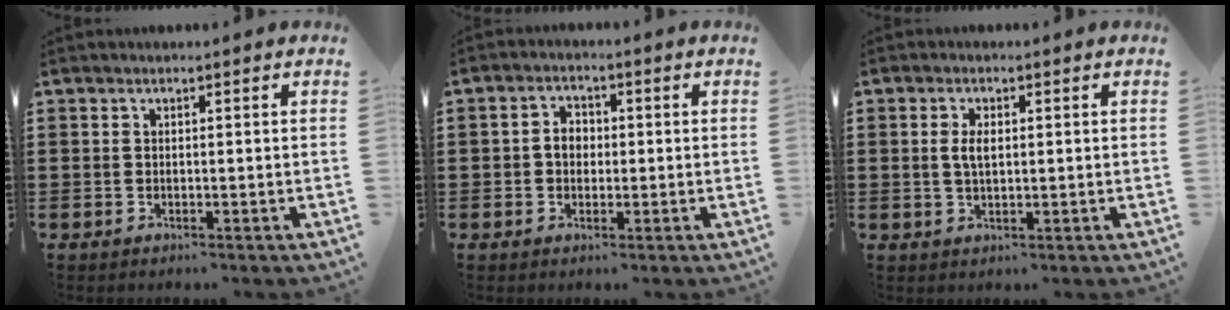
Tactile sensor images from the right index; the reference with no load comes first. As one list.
[{"total": 2.7, "force": [-0.2, 2.0, 1.8], "torque": [-0.038, 0.006, -0.006]}, {"total": 2.8, "force": [0.4, 1.2, 2.6], "torque": [-0.053, 0.005, 0.005]}]